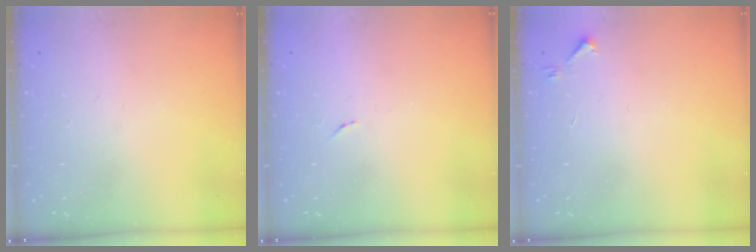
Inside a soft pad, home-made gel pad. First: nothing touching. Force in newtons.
{"total": 4.2, "press": 4.2, "slide": 0.3}
{"total": 3.8, "press": 3.7, "slide": 0.6}